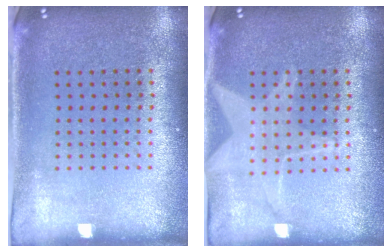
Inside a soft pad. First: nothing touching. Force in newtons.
{"total": 2.5, "press": 2.5, "slide": 0.3}